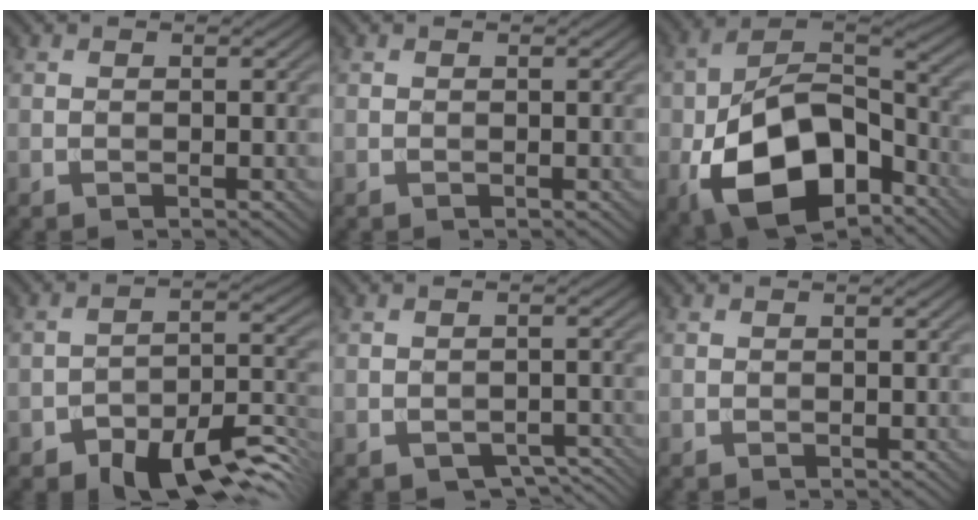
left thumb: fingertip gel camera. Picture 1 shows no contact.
{"total": 0.0}
{"total": 16.2, "force": [-7.0, 9.6, 11.0], "torque": [-0.202, -0.037, -0.129]}
{"total": 11.6, "force": [-7.8, 5.1, 7.0], "torque": [-0.095, -0.012, -0.120]}
{"total": 3.8, "force": [-2.5, 2.0, 2.0], "torque": [-0.030, -0.008, -0.030]}
{"total": 0.0}